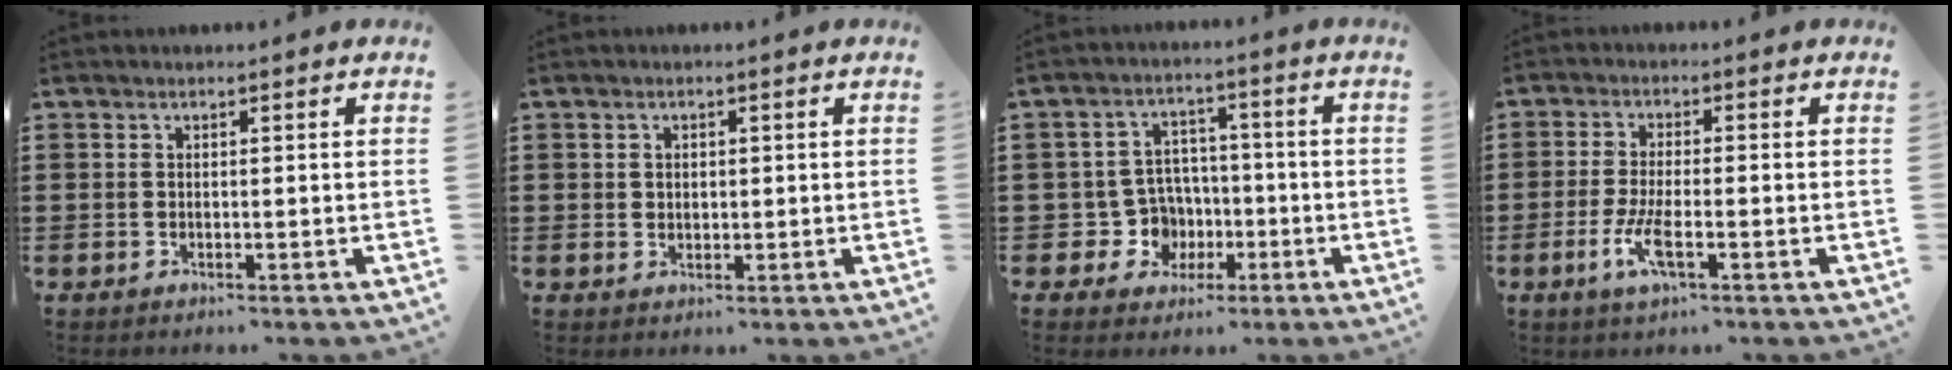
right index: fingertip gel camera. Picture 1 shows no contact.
{"total": 1.0, "force": [0.7, 0.6, 0.4], "torque": [-0.008, 0.004, 0.014]}
{"total": 6.3, "force": [-1.3, 5.8, 2.2], "torque": [-0.064, 0.012, -0.017]}
{"total": 5.2, "force": [-2.0, 1.2, 4.6], "torque": [-0.103, -0.011, -0.042]}